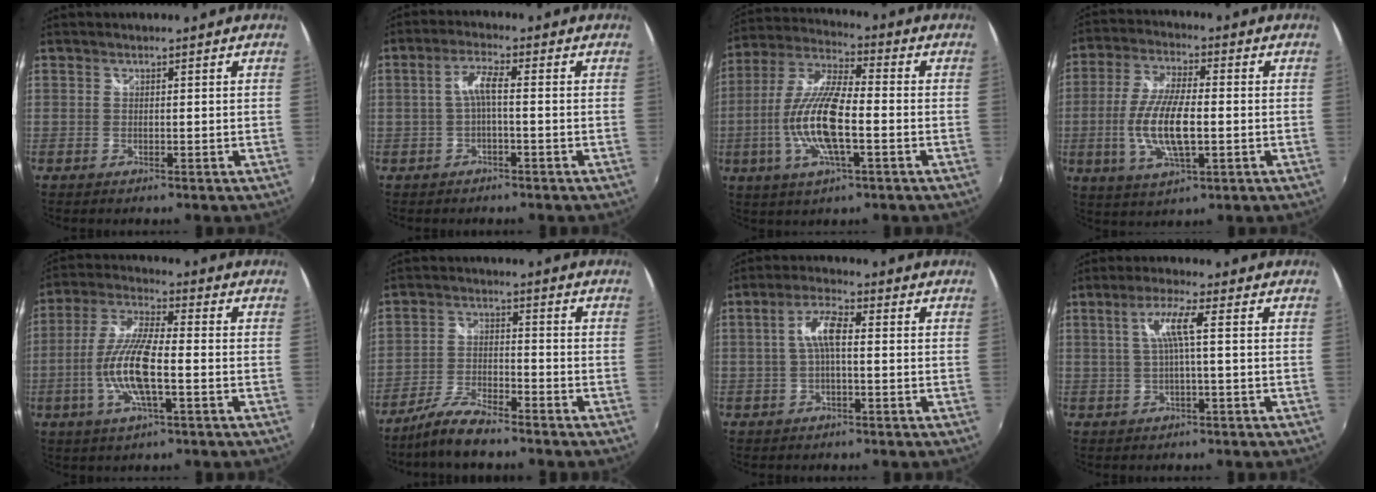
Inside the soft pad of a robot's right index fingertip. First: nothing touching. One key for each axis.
{"total": 3.7, "fx": -0.7, "fy": 0.4, "fz": 3.6, "tx": -0.075, "ty": 0.008, "tz": -0.013}
{"total": 14.6, "fx": -3.2, "fy": 3.8, "fz": 13.7, "tx": -0.278, "ty": -0.005, "tz": -0.064}
{"total": 11.9, "fx": -1.9, "fy": 3.9, "fz": 11.1, "tx": -0.229, "ty": -0.003, "tz": -0.037}
{"total": 12.4, "fx": -2.9, "fy": 2.9, "fz": 11.8, "tx": -0.244, "ty": -0.004, "tz": -0.058}
{"total": 7.9, "fx": -6.5, "fy": 1.6, "fz": 4.1, "tx": -0.095, "ty": -0.002, "tz": -0.125}
{"total": 5.4, "fx": -0.1, "fy": 1.5, "fz": 5.2, "tx": -0.105, "ty": 0.015, "tz": -0.001}
{"total": 5.1, "fx": 0.5, "fy": -0.2, "fz": 5.0, "tx": -0.101, "ty": 0.003, "tz": 0.013}